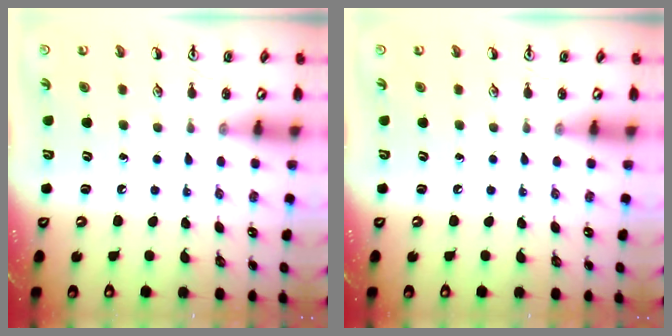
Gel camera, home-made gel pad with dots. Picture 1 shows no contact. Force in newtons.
{"total": 0.0}